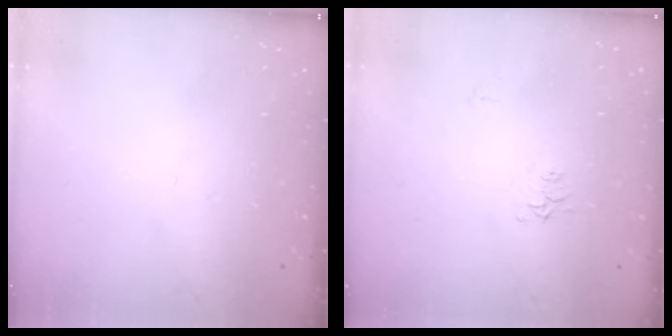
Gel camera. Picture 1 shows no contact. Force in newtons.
{"total": 5.0, "press": 5.0, "slide": 0.7}